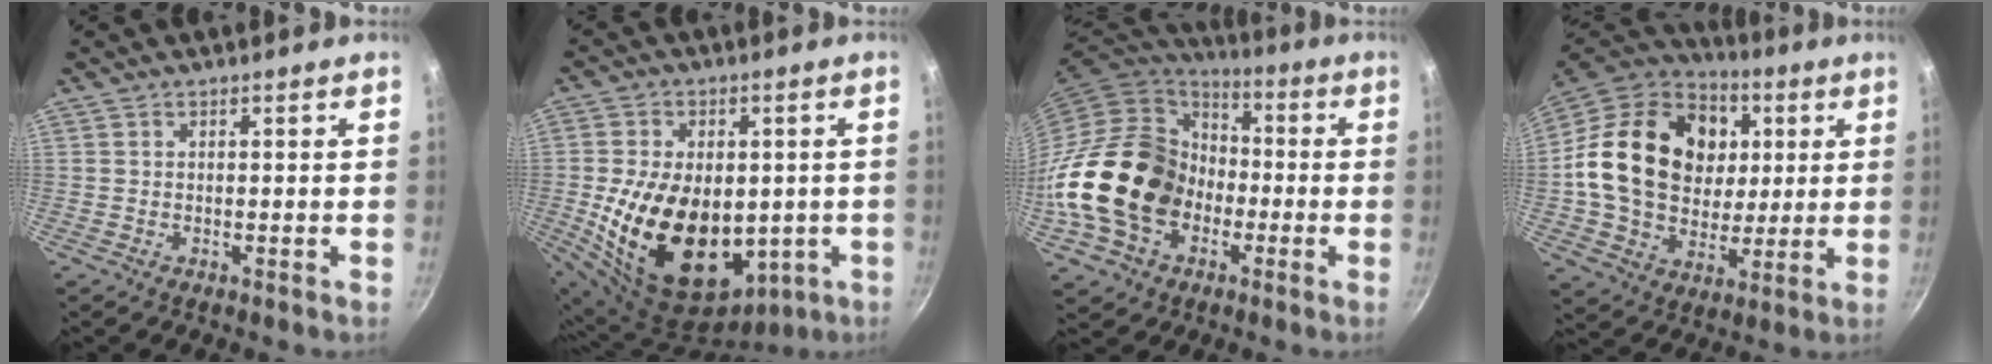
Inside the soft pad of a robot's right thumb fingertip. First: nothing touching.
{"total": 22.1, "force": [-2.2, 14.7, 16.4], "torque": [-0.278, -0.009, -0.012]}
{"total": 22.0, "force": [-4.6, 17.4, 12.7], "torque": [-0.216, 0.049, -0.078]}
{"total": 25.4, "force": [4.1, 19.6, 15.6], "torque": [-0.257, 0.012, 0.072]}